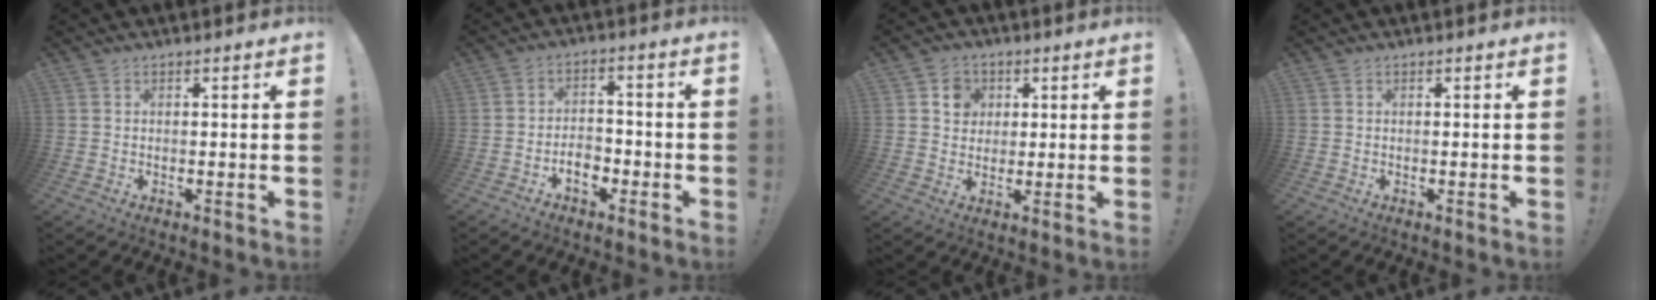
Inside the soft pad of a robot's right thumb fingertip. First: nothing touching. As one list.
[{"total": 6.5, "force": [-3.2, 4.1, 3.9], "torque": [-0.068, 0.015, -0.054]}, {"total": 6.5, "force": [2.2, 5.9, 1.9], "torque": [-0.021, -0.006, 0.041]}, {"total": 0.0}]